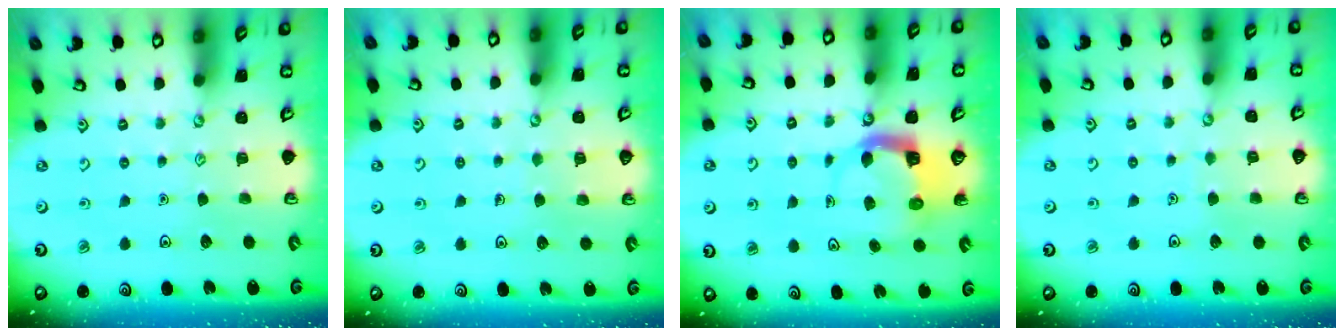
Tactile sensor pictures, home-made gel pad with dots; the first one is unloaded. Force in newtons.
{"total": 3.2, "press": 3.2, "slide": 0.2}
{"total": 4.8, "press": 4.8, "slide": 0.5}
{"total": 1.7, "press": 1.7, "slide": 0.1}